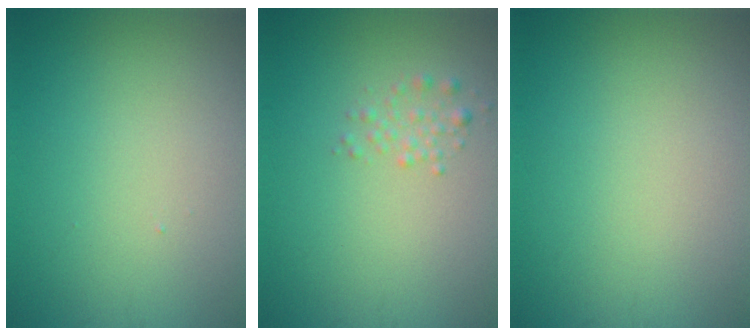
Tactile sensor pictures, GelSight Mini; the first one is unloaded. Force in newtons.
{"total": 1.2, "press": 1.1, "slide": 0.1}
{"total": 0.0}